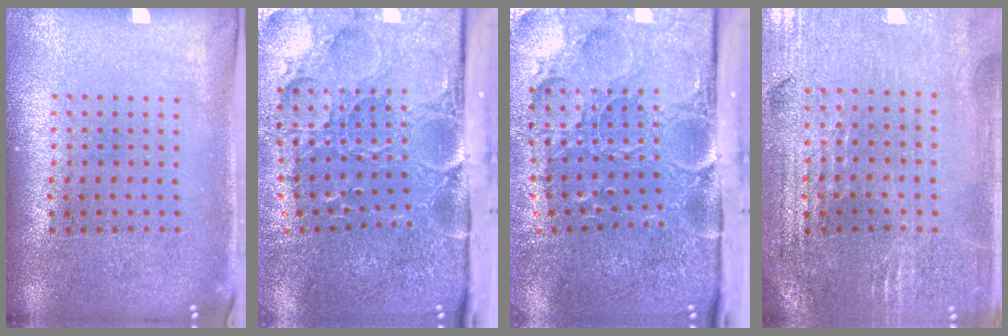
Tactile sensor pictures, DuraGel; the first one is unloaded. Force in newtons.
{"total": 5.3, "press": 4.1, "slide": 3.3}
{"total": 5.3, "press": 4.1, "slide": 3.3}
{"total": 1.8, "press": 1.7, "slide": 0.4}